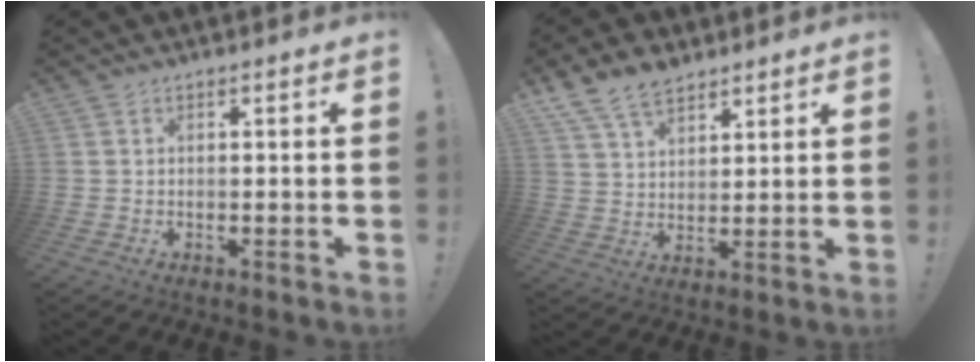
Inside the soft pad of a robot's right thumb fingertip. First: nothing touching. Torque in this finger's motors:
{"motor_torque": [-0.79, 1.77, 0.31, 0.21, 0.35]}